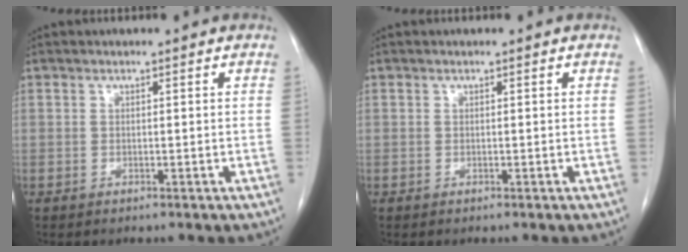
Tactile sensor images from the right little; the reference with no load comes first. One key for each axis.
{"total": 0.0}